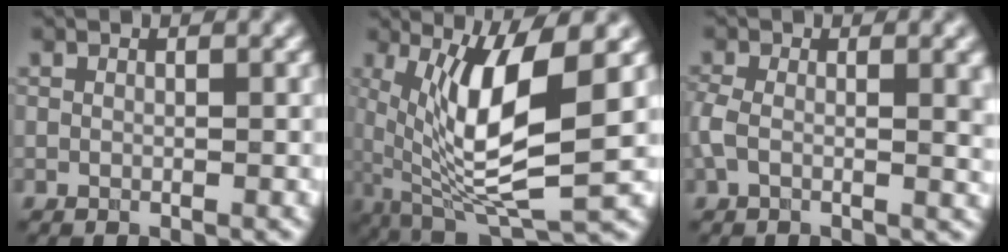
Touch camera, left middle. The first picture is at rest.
{"total": 9.2, "force": [0.9, 2.5, 8.8], "torque": [-0.169, -0.011, 0.033]}
{"total": 5.0, "force": [-0.1, 2.0, 4.6], "torque": [-0.098, -0.003, 0.002]}